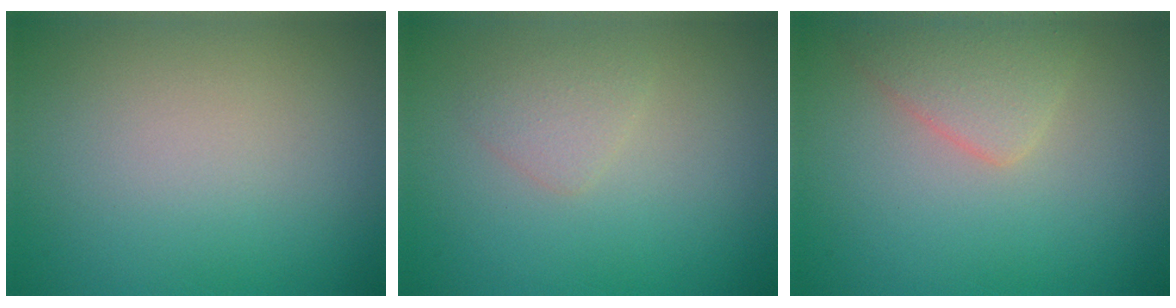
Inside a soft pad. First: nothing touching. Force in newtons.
{"total": 1.4, "press": 1.4, "slide": 0.1}
{"total": 2.7, "press": 2.7, "slide": 0.0}